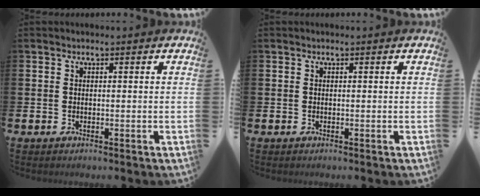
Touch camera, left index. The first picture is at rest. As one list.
[{"total": 0.0}]